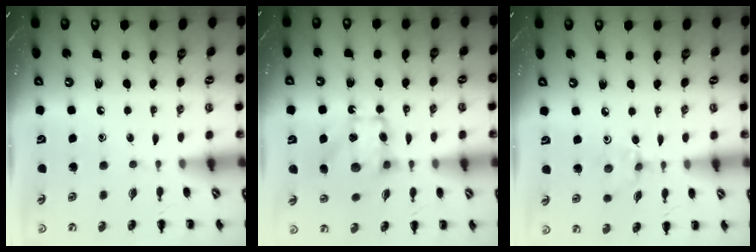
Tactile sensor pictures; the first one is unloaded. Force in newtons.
{"total": 10.9, "press": 10.8, "slide": 1.3}
{"total": 2.2, "press": 2.1, "slide": 0.6}